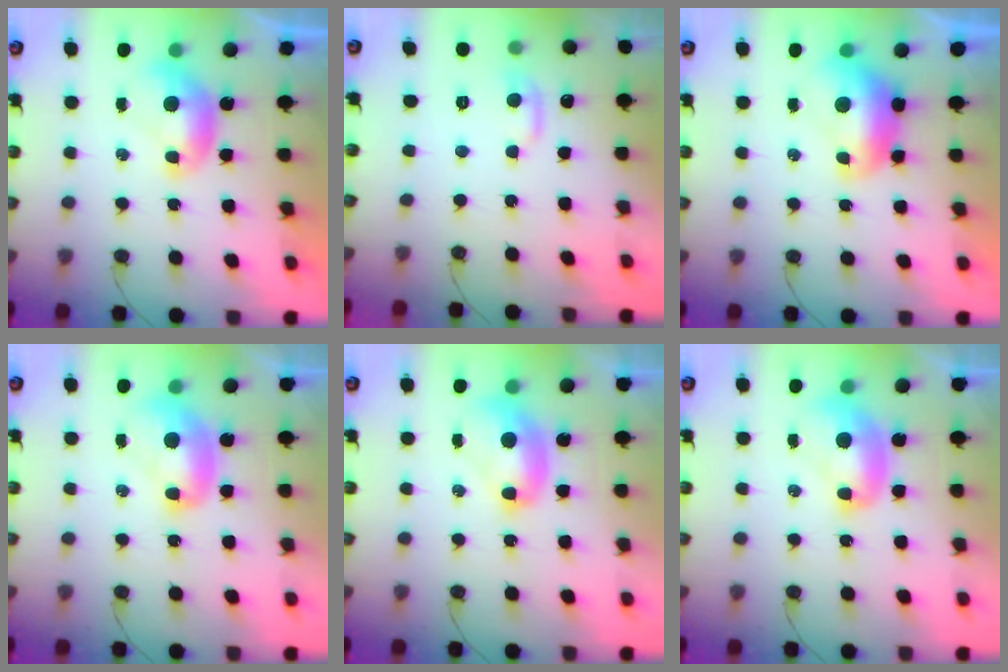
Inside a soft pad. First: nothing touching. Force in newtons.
{"total": 0.8, "press": 0.2, "slide": 0.8}
{"total": 1.5, "press": 1.4, "slide": 0.6}
{"total": 2.3, "press": 2.3, "slide": 0.2}
{"total": 2.5, "press": 2.5, "slide": 0.1}
{"total": 2.3, "press": 2.3, "slide": 0.2}